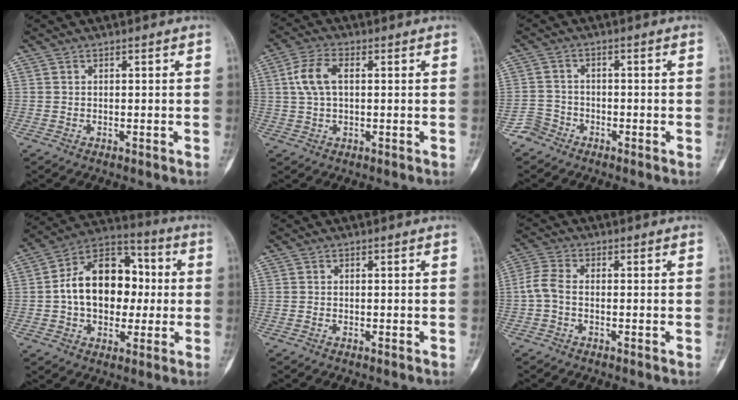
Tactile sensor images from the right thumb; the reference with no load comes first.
{"total": 6.5, "force": [1.2, 3.6, 5.4], "torque": [-0.118, 0.014, 0.021]}
{"total": 3.2, "force": [-2.4, 2.1, -0.2], "torque": [0.013, 0.014, -0.054]}
{"total": 17.5, "force": [0.3, 12.2, 12.5], "torque": [-0.156, 0.036, -0.001]}
{"total": 0.0}
{"total": 3.9, "force": [-0.9, 2.1, 3.2], "torque": [-0.079, 0.010, -0.029]}